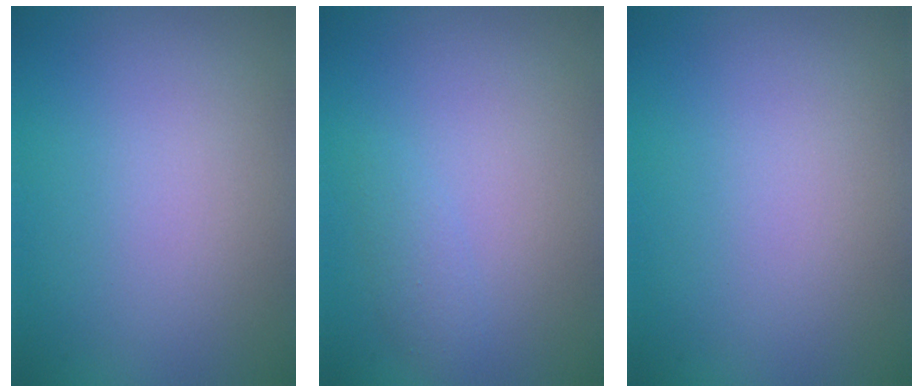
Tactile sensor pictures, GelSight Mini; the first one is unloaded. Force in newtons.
{"total": 1.1, "press": 1.1, "slide": 0.0}
{"total": 0.0}